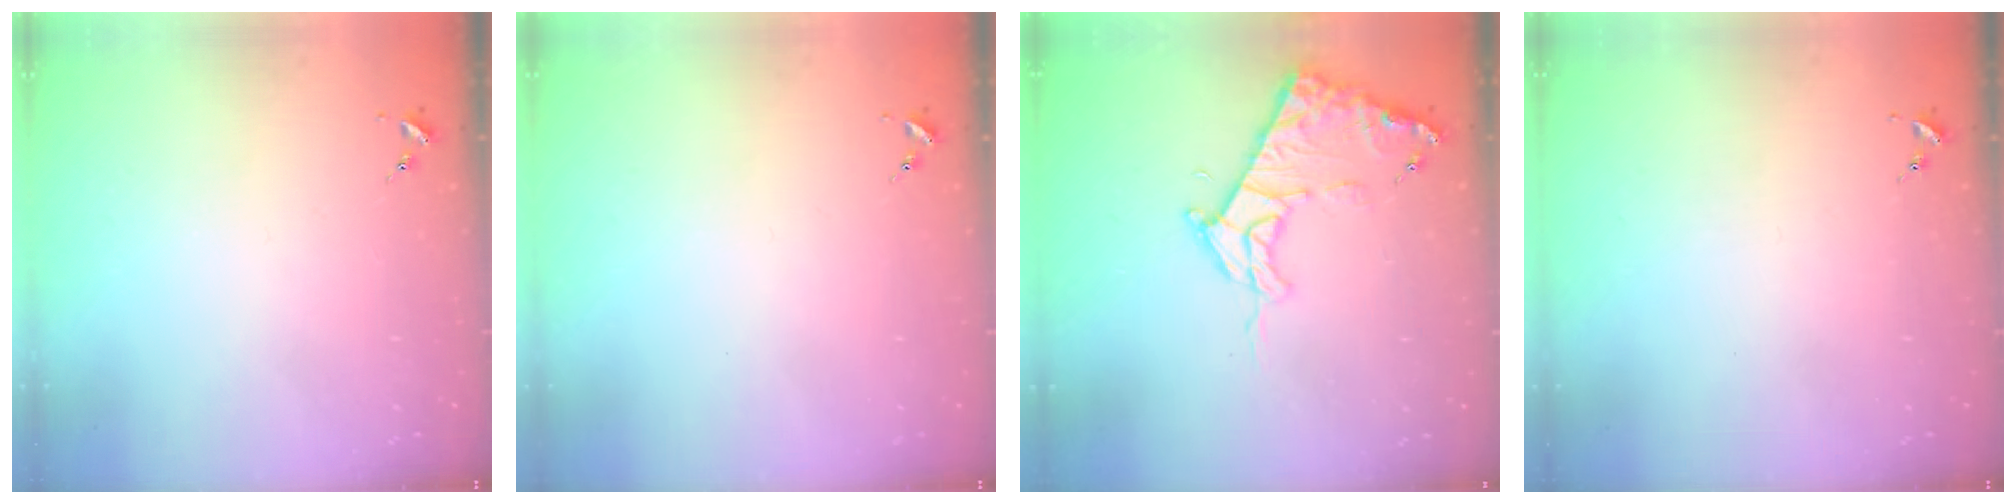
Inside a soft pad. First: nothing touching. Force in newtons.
{"total": 0.0}
{"total": 12.0, "press": 12.0, "slide": 1.2}
{"total": 0.0}